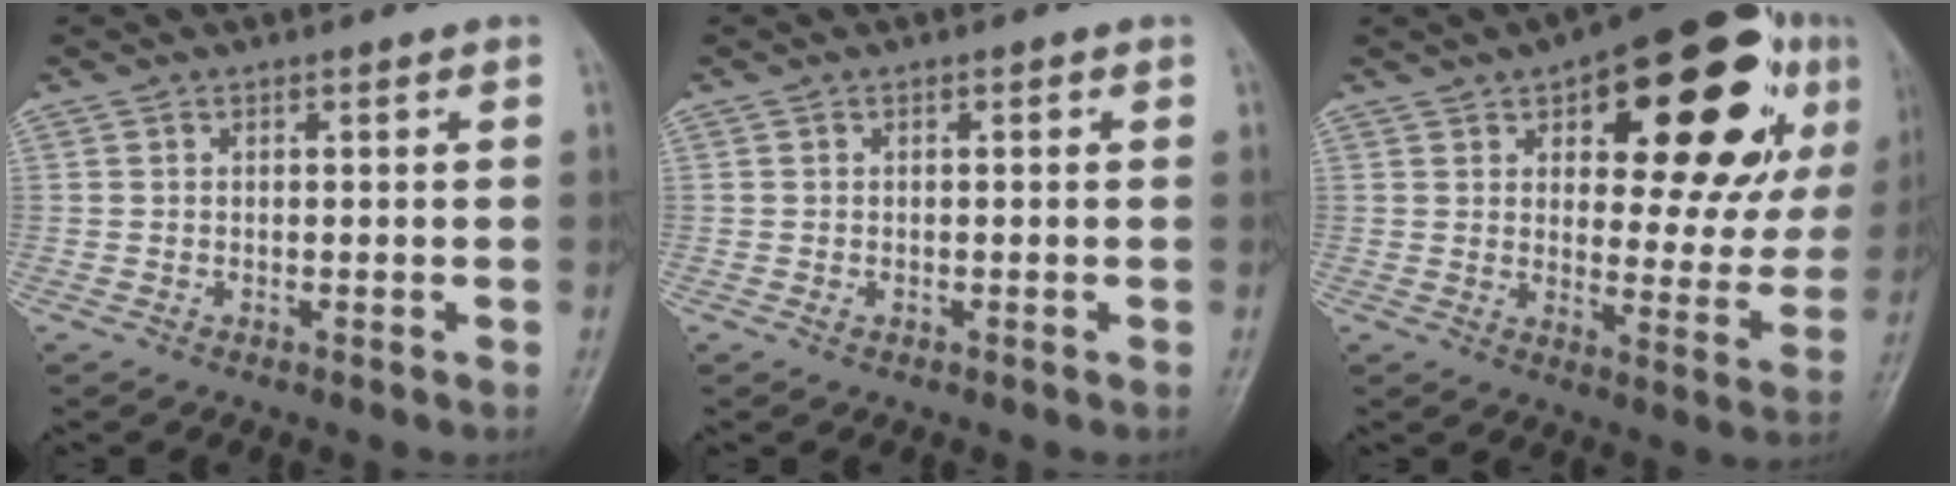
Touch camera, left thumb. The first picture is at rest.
{"total": 1.1, "force": [-0.1, 0.7, 0.8], "torque": [-0.010, 0.005, -0.001]}
{"total": 26.6, "force": [11.2, 11.6, 21.2], "torque": [-0.245, -0.001, 0.153]}